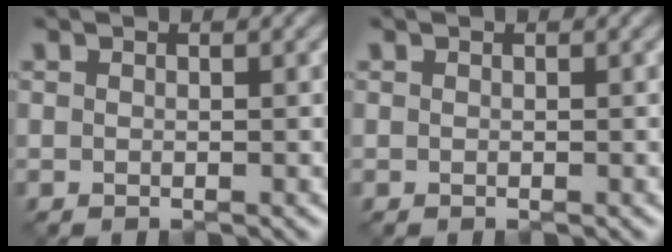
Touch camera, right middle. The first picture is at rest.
{"total": 0.0}